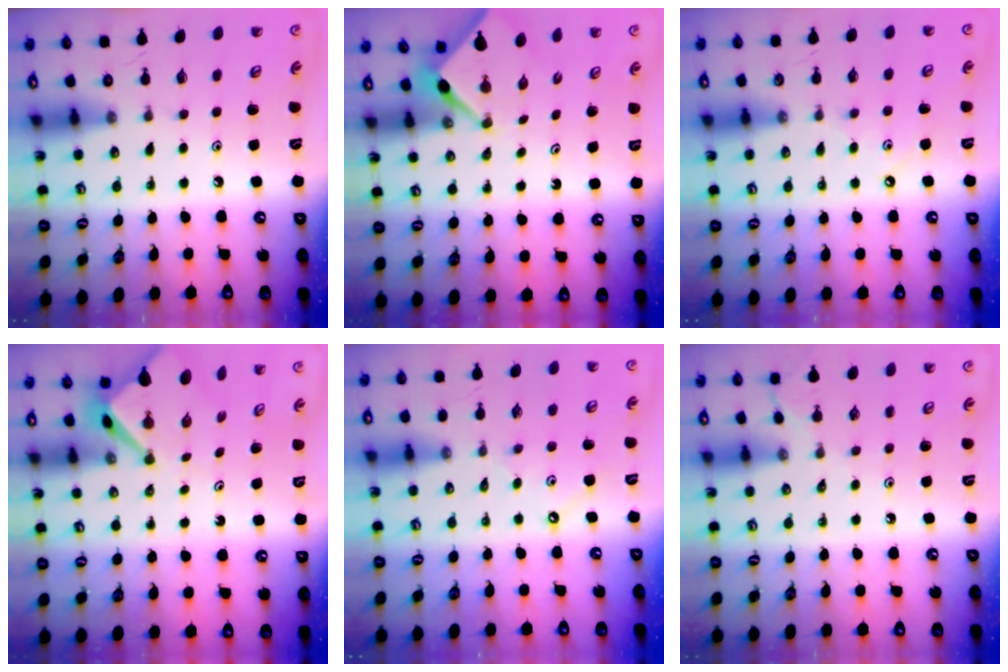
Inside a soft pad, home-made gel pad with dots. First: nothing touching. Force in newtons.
{"total": 3.1, "press": 3.1, "slide": 0.4}
{"total": 3.0, "press": 3.0, "slide": 0.4}
{"total": 3.4, "press": 3.4, "slide": 0.3}
{"total": 2.6, "press": 2.6, "slide": 0.4}
{"total": 1.8, "press": 1.8, "slide": 0.4}